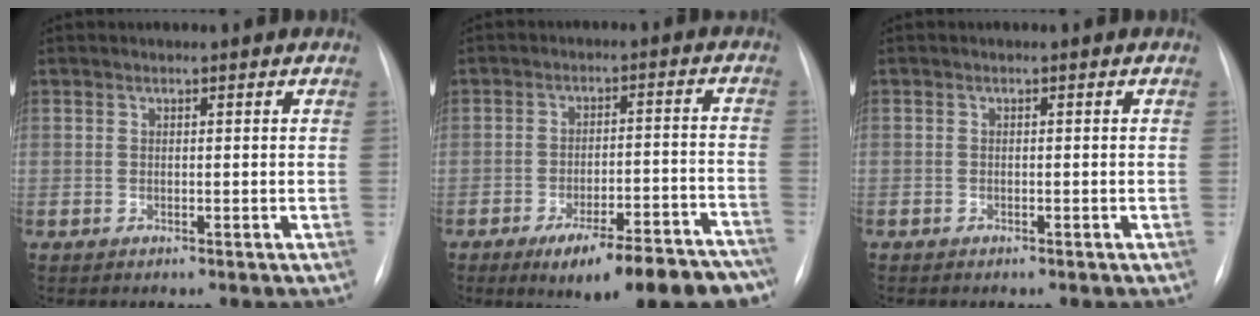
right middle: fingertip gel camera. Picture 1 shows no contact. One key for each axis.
{"total": 17.8, "fx": -13.6, "fy": 4.4, "fz": 10.6, "tx": -0.071, "ty": 0.032, "tz": -0.187}
{"total": 0.9, "fx": -0.7, "fy": 0.5, "fz": 0.3, "tx": -0.008, "ty": 0.001, "tz": -0.011}